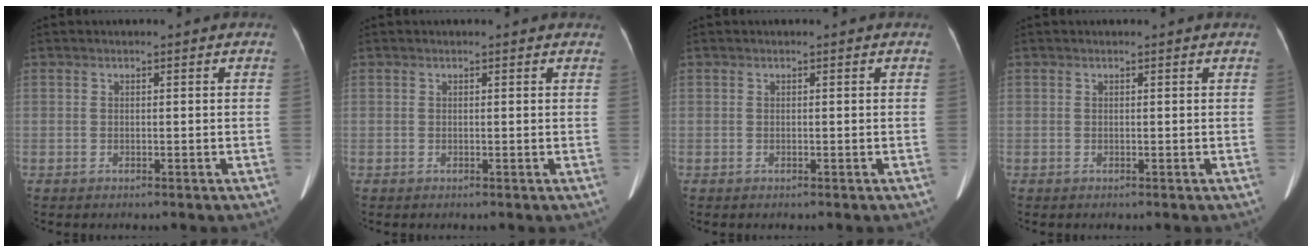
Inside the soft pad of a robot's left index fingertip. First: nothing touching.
{"total": 1.8, "force": [1.7, 0.5, 0.6], "torque": [-0.011, 0.005, 0.006]}
{"total": 0.0}
{"total": 0.7, "force": [0.7, 0.0, 0.2], "torque": [-0.008, -0.001, 0.007]}